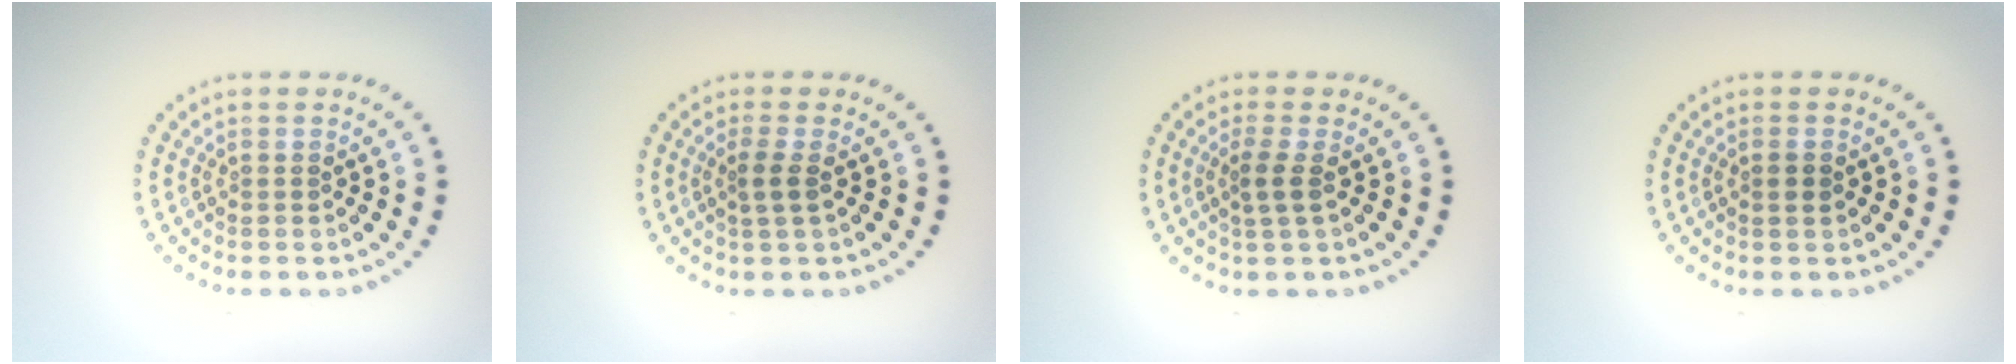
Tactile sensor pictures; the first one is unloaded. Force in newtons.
{"total": 1.6, "press": 1.3, "slide": 0.9}
{"total": 1.7, "press": 1.3, "slide": 1.1}
{"total": 0.8, "press": 0.8, "slide": 0.2}